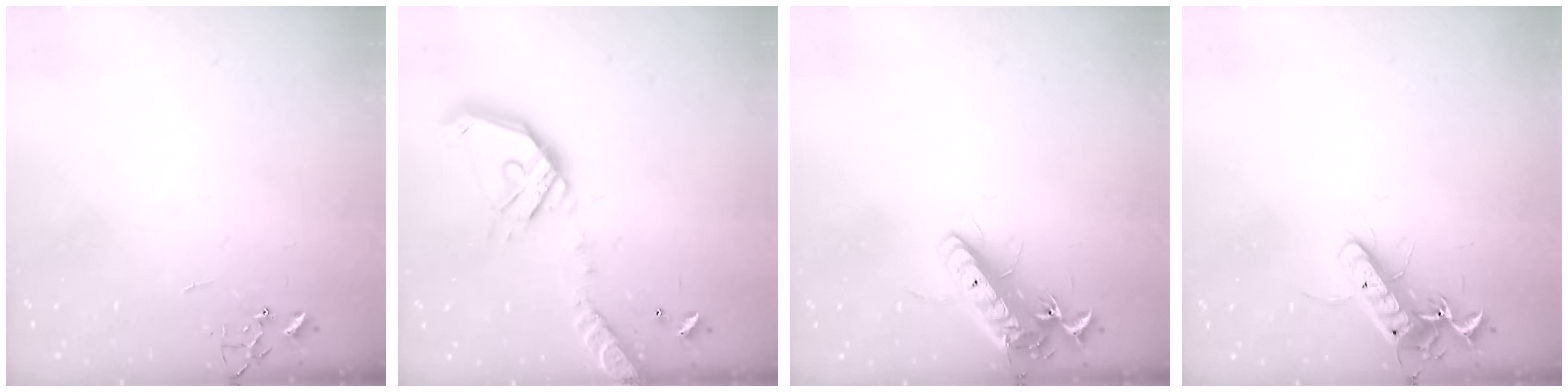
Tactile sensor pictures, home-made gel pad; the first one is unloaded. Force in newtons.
{"total": 19.5, "press": 19.2, "slide": 3.4}
{"total": 14.1, "press": 13.9, "slide": 2.4}
{"total": 12.4, "press": 12.4, "slide": 1.1}